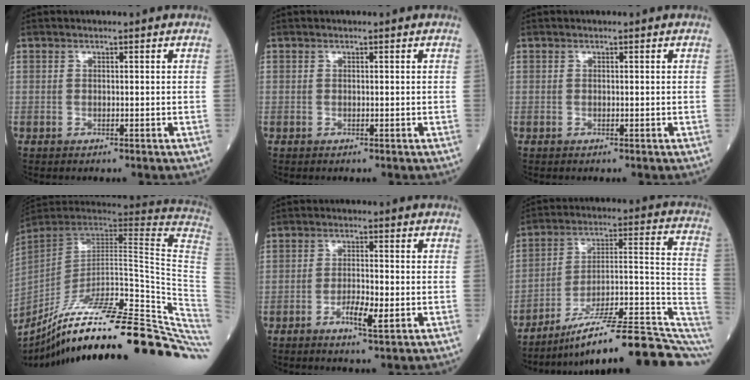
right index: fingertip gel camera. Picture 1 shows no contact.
{"total": 0.0}
{"total": 0.0}
{"total": 38.0, "force": [-29.0, 2.1, 24.4], "torque": [-0.245, -0.049, -0.412]}
{"total": 4.3, "force": [-1.6, 0.7, 3.9], "torque": [-0.067, -0.002, -0.027]}
{"total": 21.6, "force": [-14.3, 2.7, 16.0], "torque": [-0.163, 0.039, -0.218]}